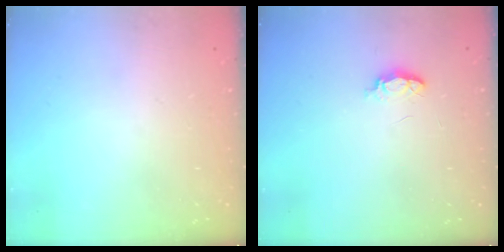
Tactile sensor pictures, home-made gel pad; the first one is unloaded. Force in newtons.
{"total": 3.9, "press": 3.9, "slide": 0.6}